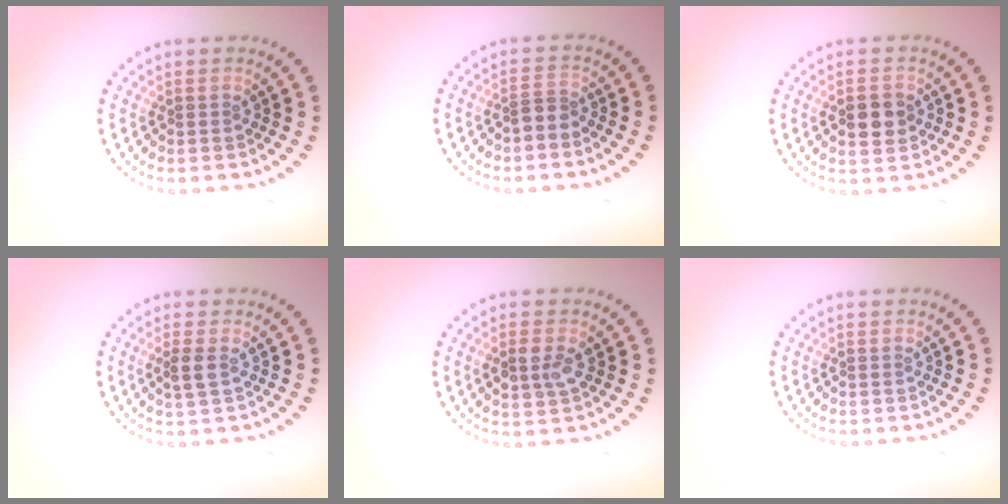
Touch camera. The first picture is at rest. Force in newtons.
{"total": 1.2, "press": 0.9, "slide": 0.9}
{"total": 2.9, "press": 2.9, "slide": 0.1}
{"total": 1.4, "press": 1.3, "slide": 0.4}
{"total": 2.5, "press": 2.5, "slide": 0.4}
{"total": 0.0}